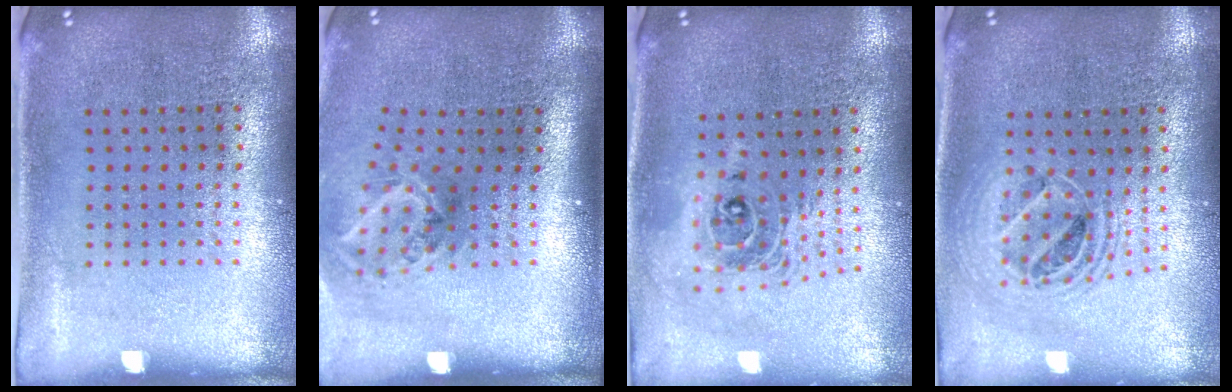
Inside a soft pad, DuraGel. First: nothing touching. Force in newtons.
{"total": 2.0, "press": 1.3, "slide": 1.5}
{"total": 2.0, "press": 1.6, "slide": 1.3}
{"total": 1.8, "press": 1.5, "slide": 1.0}